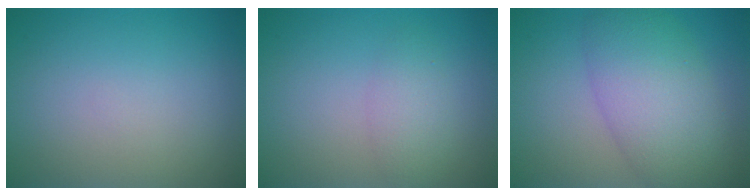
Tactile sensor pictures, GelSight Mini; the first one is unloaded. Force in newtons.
{"total": 2.2, "press": 2.2, "slide": 0.1}
{"total": 7.6, "press": 7.6, "slide": 0.3}